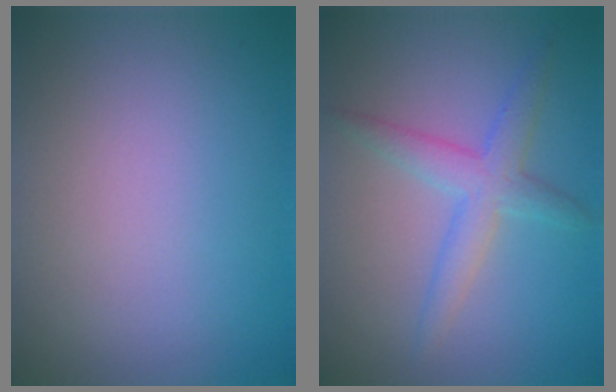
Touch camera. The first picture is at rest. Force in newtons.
{"total": 3.2, "press": 3.2, "slide": 0.1}